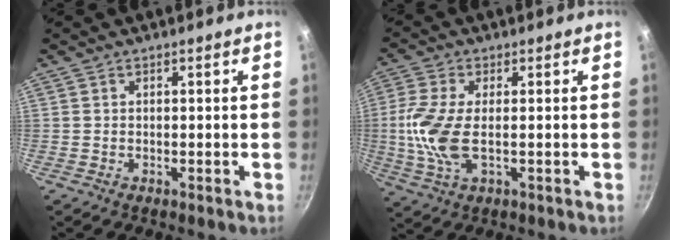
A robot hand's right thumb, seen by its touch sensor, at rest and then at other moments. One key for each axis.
{"total": 9.6, "fx": -0.4, "fy": 4.3, "fz": 8.6, "tx": -0.198, "ty": -0.002, "tz": -0.013}